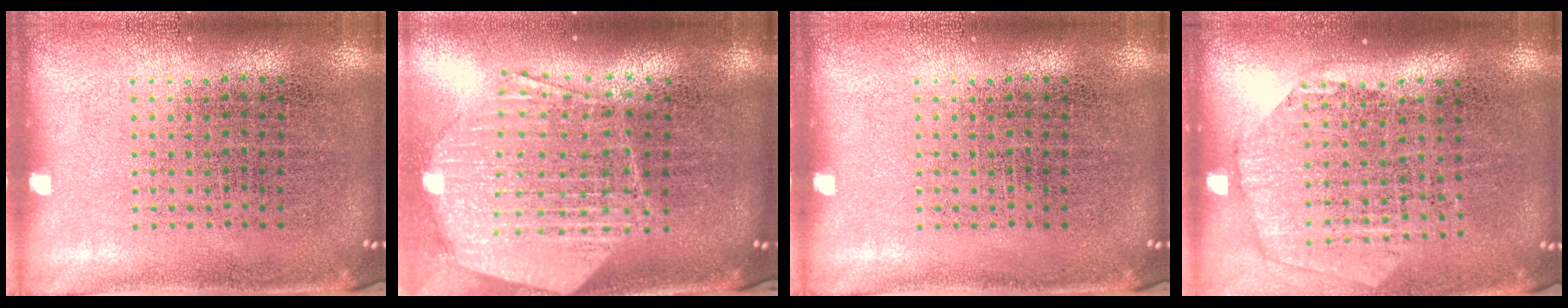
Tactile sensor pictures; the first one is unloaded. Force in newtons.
{"total": 2.3, "press": 1.9, "slide": 1.3}
{"total": 0.0}
{"total": 1.8, "press": 1.6, "slide": 0.8}